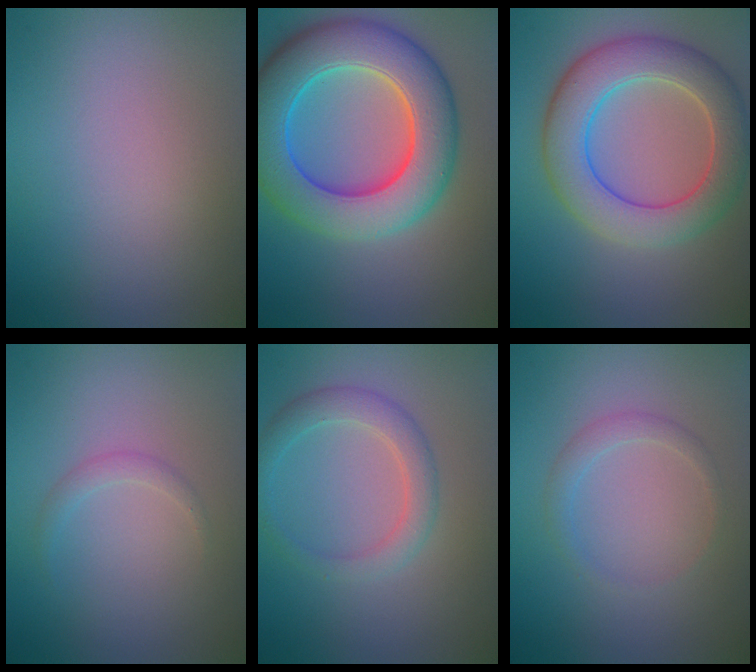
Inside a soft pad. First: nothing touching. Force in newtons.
{"total": 10.7, "press": 10.7, "slide": 0.5}
{"total": 7.3, "press": 7.3, "slide": 0.1}
{"total": 1.0, "press": 1.0, "slide": 0.1}
{"total": 2.7, "press": 2.7, "slide": 0.1}
{"total": 1.4, "press": 1.4, "slide": 0.1}